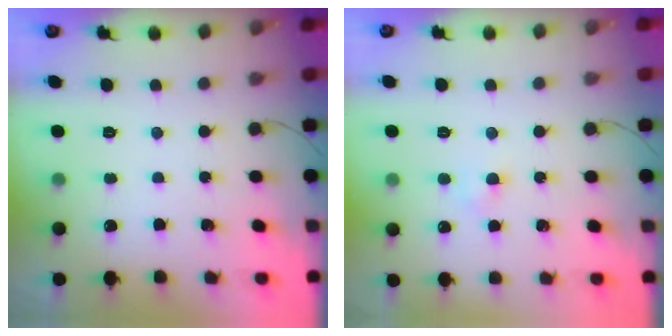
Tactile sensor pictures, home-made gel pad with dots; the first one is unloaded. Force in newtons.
{"total": 2.9, "press": 2.7, "slide": 1.1}